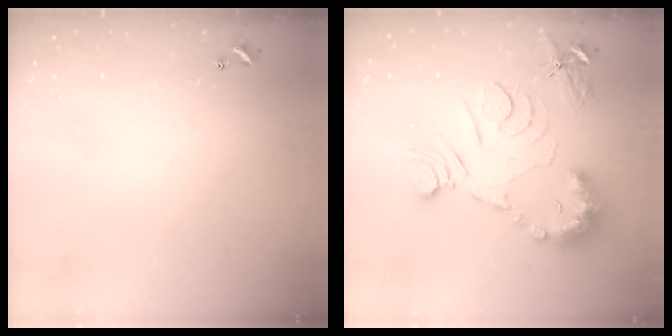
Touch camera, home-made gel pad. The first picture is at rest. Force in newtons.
{"total": 14.5, "press": 14.5, "slide": 0.9}